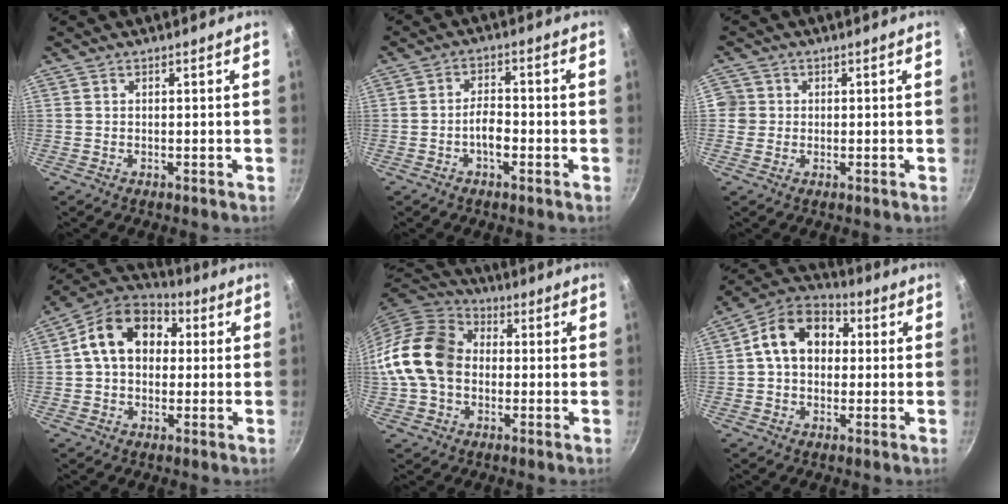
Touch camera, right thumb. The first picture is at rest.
{"total": 4.3, "force": [-1.7, 2.1, 3.3], "torque": [-0.049, 0.024, -0.033]}
{"total": 3.2, "force": [-0.1, 3.2, 0.5], "torque": [0.013, 0.008, -0.006]}
{"total": 14.6, "force": [2.4, 10.8, 9.4], "torque": [-0.123, 0.032, 0.020]}
{"total": 16.5, "force": [-0.3, 12.8, 10.5], "torque": [-0.179, 0.031, -0.017]}
{"total": 13.2, "force": [1.8, 9.8, 8.6], "torque": [-0.108, 0.031, 0.009]}